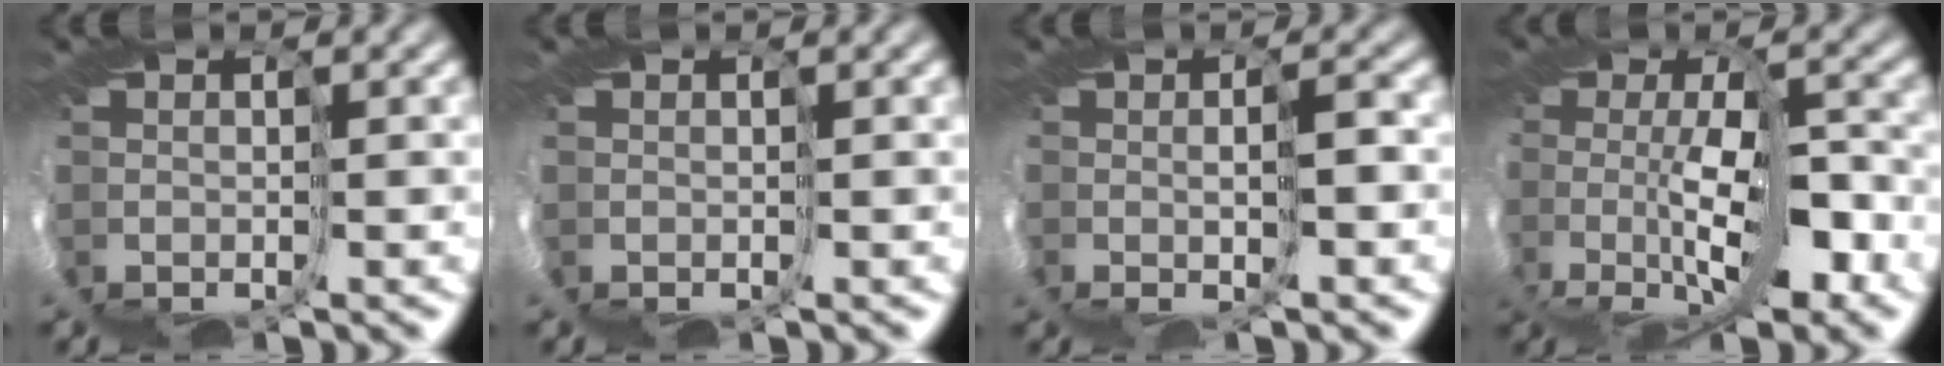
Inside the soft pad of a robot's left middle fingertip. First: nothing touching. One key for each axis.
{"total": 0.0}
{"total": 2.3, "fx": 0.3, "fy": -1.1, "fz": 2.0, "tx": -0.034, "ty": -0.003, "tz": 0.006}
{"total": 5.3, "fx": -1.0, "fy": 1.4, "fz": 5.0, "tx": -0.095, "ty": -0.006, "tz": -0.024}